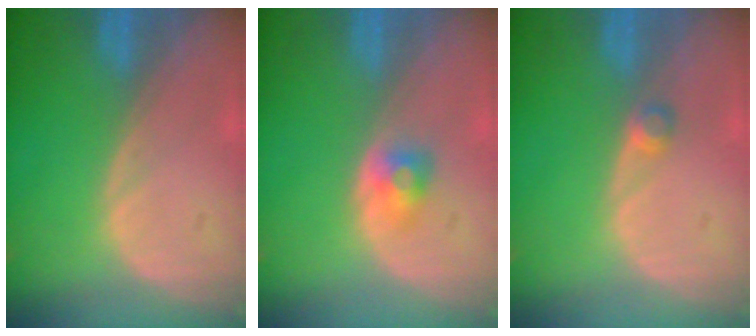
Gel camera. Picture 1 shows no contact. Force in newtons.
{"total": 2.7, "press": 2.4, "slide": 1.1}
{"total": 1.6, "press": 1.4, "slide": 0.8}